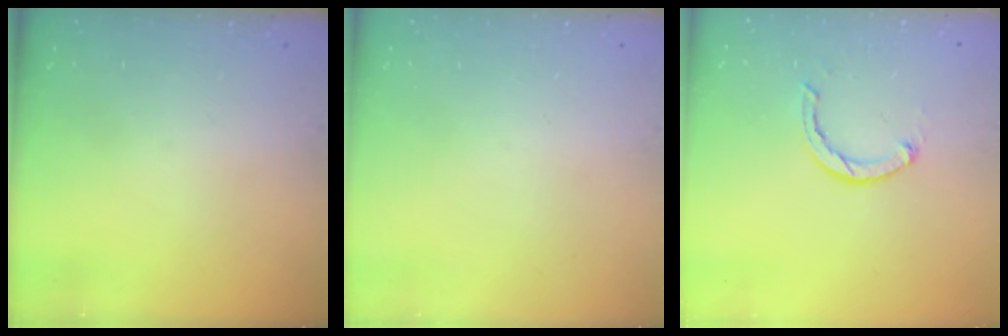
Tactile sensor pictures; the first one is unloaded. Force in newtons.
{"total": 0.0}
{"total": 2.3, "press": 2.3, "slide": 0.3}